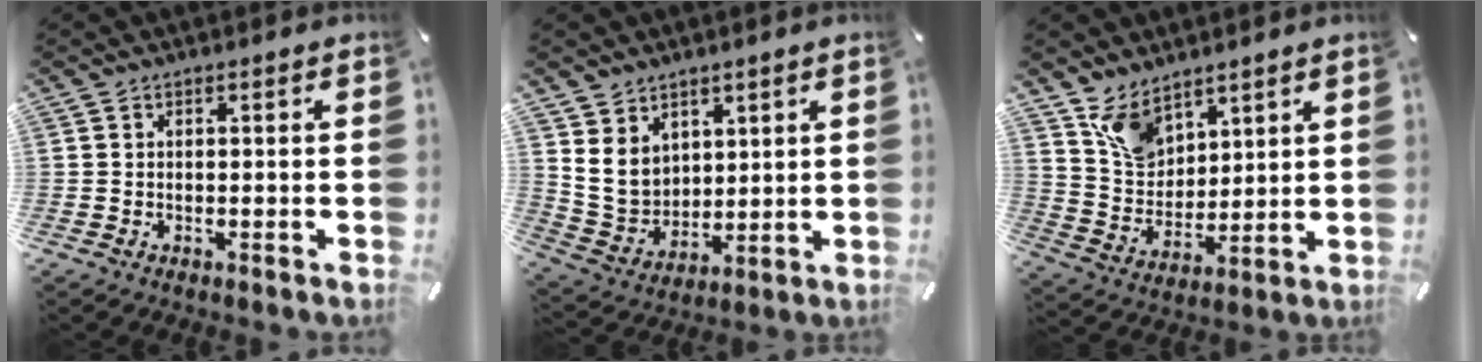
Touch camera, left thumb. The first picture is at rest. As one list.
[{"total": 9.3, "force": [4.4, 7.9, 2.2], "torque": [-0.069, -0.031, 0.089]}, {"total": 10.0, "force": [6.8, 6.4, 3.4], "torque": [-0.087, -0.029, 0.136]}]